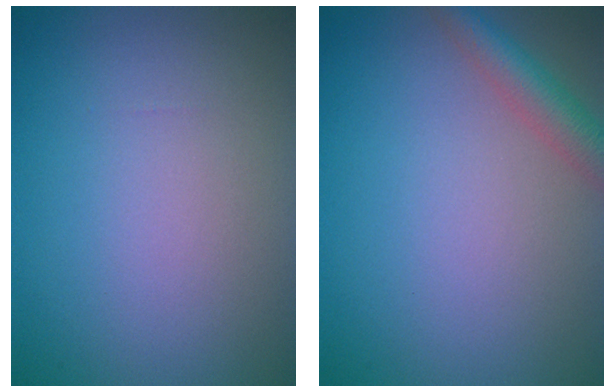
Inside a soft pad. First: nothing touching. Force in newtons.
{"total": 2.9, "press": 2.9, "slide": 0.1}